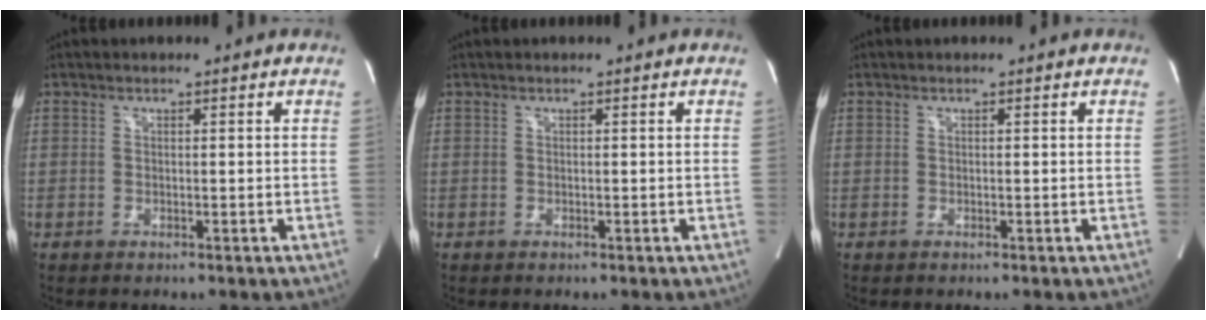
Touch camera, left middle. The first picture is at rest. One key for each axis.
{"total": 0.0}
{"total": 0.0}